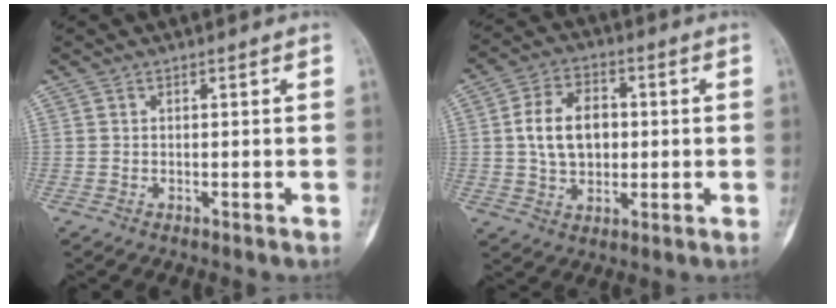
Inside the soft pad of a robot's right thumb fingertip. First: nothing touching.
{"total": 10.5, "force": [0.8, 7.3, 7.5], "torque": [-0.110, 0.007, 0.014]}